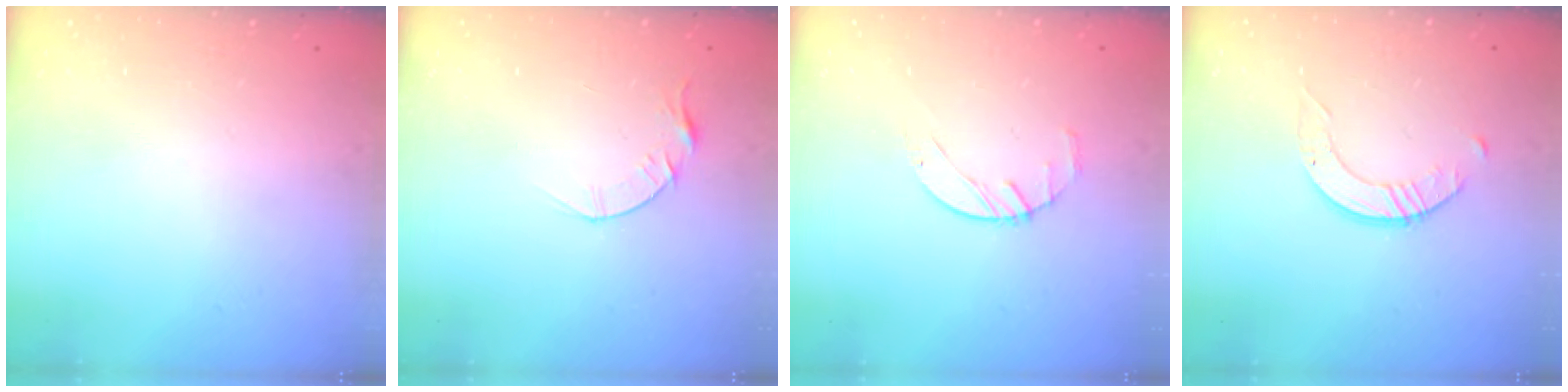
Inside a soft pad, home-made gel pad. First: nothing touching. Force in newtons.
{"total": 4.1, "press": 4.0, "slide": 0.5}
{"total": 2.5, "press": 2.5, "slide": 0.4}
{"total": 1.6, "press": 1.6, "slide": 0.2}